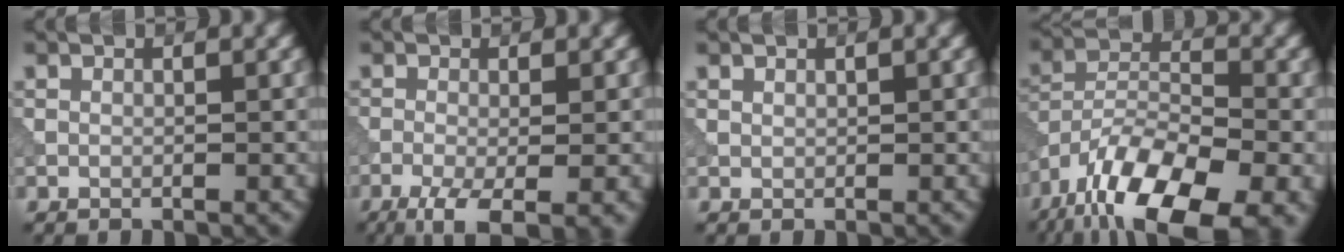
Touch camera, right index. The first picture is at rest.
{"total": 5.7, "force": [-2.7, 1.8, 4.7], "torque": [-0.093, -0.008, -0.044]}
{"total": 0.6, "force": [0.6, 0.2, -0.1], "torque": [-0.002, 0.000, 0.014]}
{"total": 15.1, "force": [-10.4, 5.8, 9.2], "torque": [-0.170, -0.019, -0.166]}